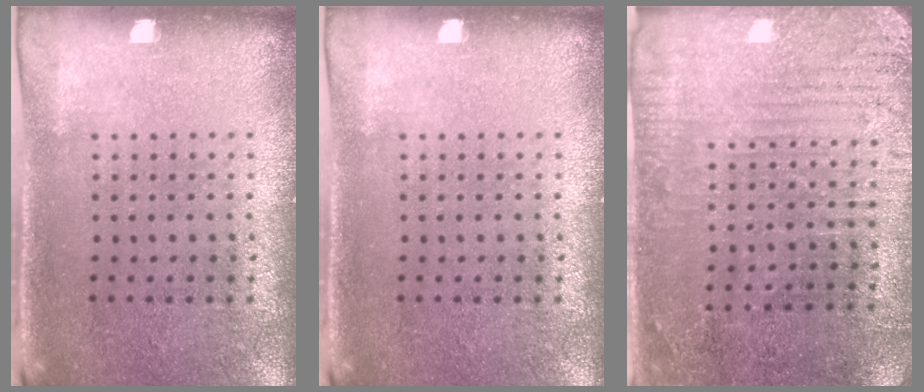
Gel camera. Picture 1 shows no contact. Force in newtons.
{"total": 0.0}
{"total": 2.9, "press": 2.8, "slide": 0.6}